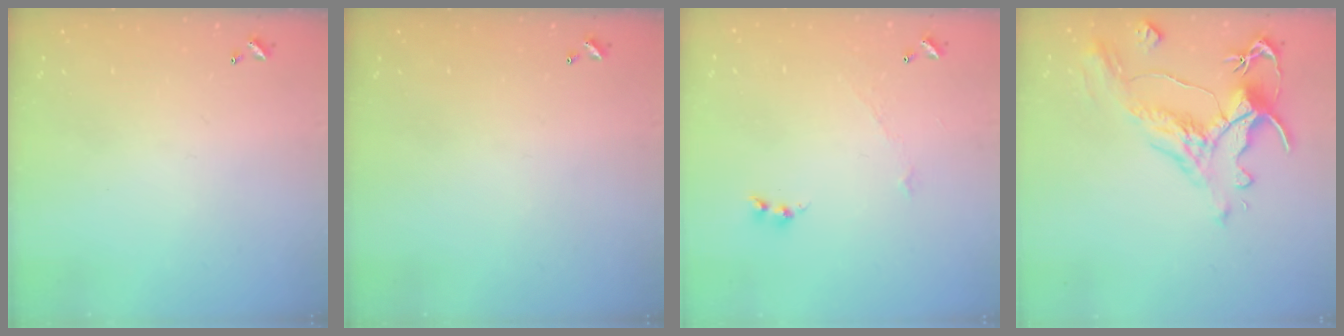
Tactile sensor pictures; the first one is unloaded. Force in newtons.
{"total": 0.0}
{"total": 1.9, "press": 1.8, "slide": 0.4}
{"total": 1.6, "press": 0.7, "slide": 1.4}